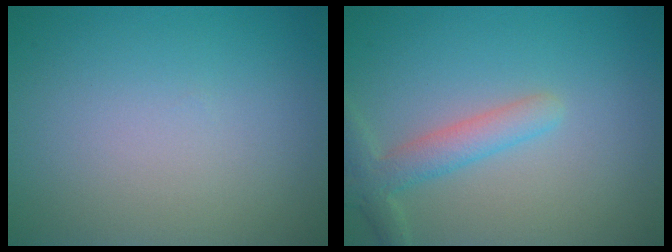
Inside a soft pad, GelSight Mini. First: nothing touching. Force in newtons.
{"total": 3.0, "press": 3.0, "slide": 0.2}